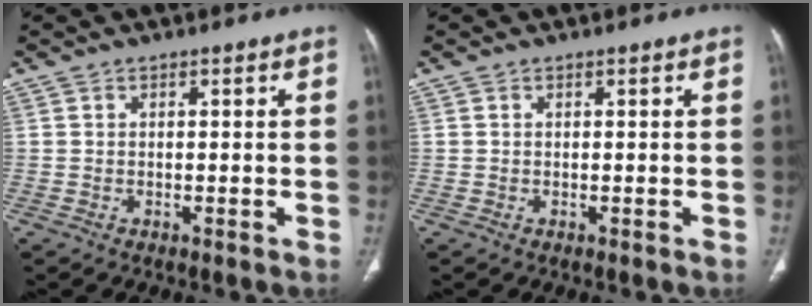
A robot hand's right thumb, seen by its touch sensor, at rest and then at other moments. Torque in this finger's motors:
{"motor_torque": [0.16, 0.11, 0.34, 0.21, -0.01]}